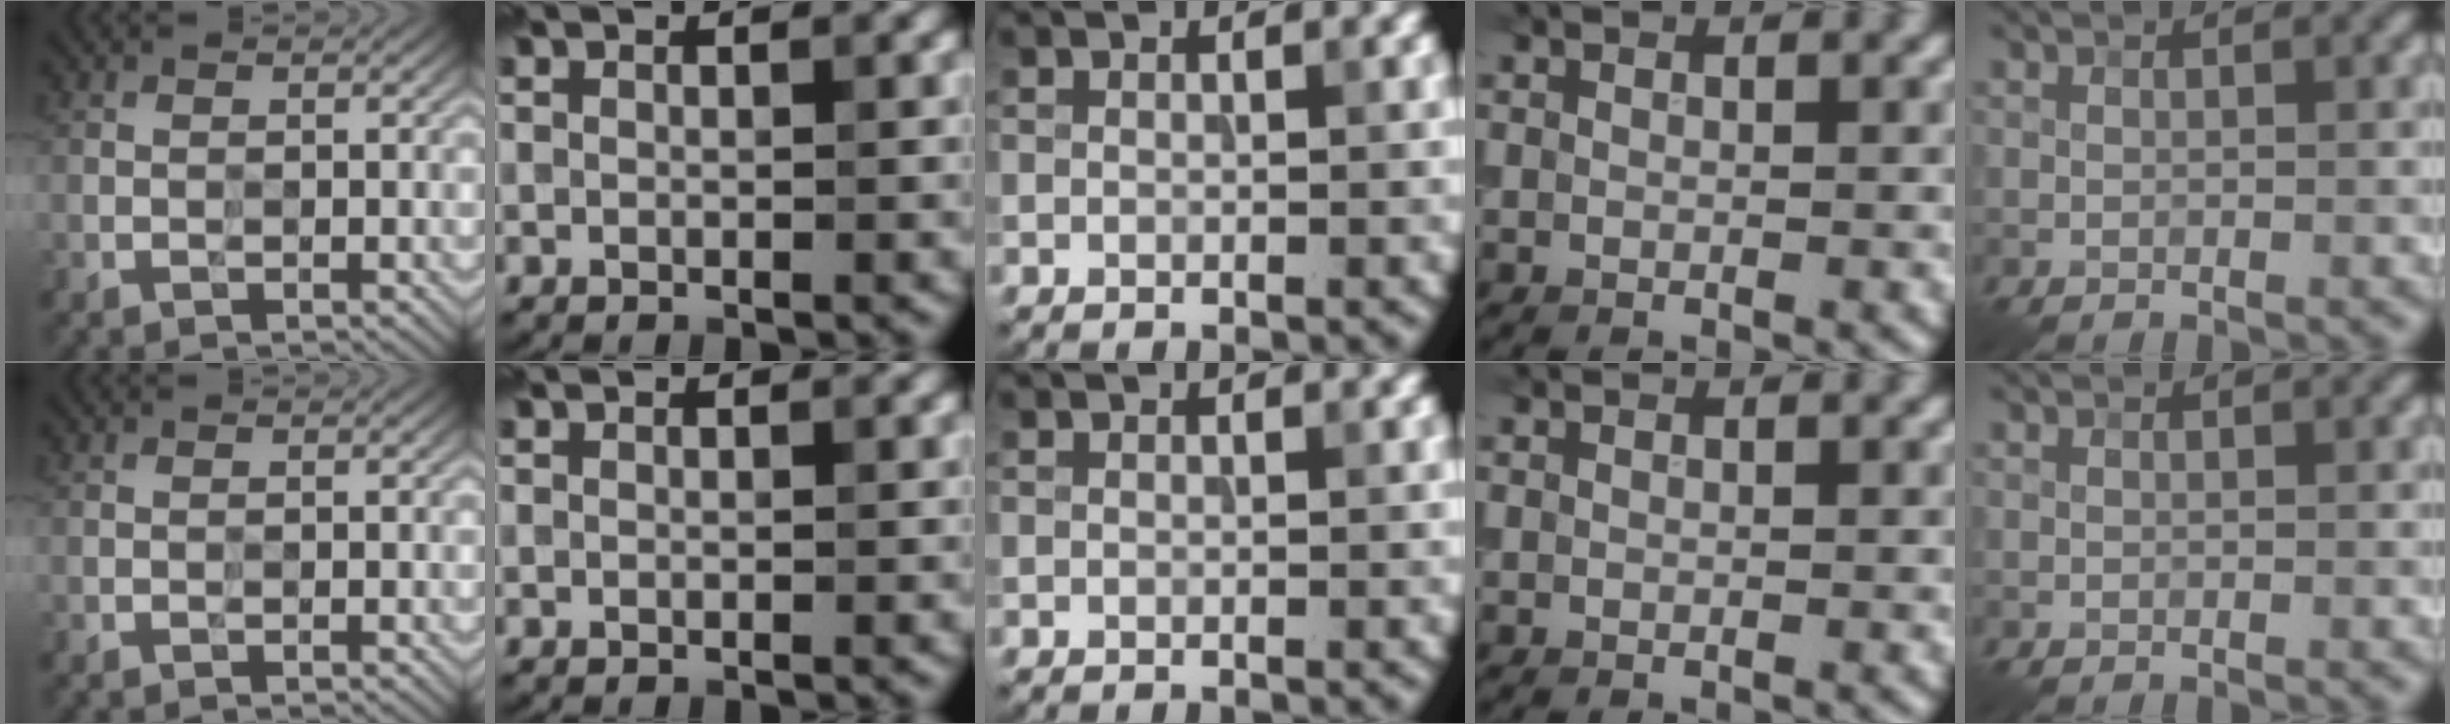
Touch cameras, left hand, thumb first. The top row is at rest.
{}